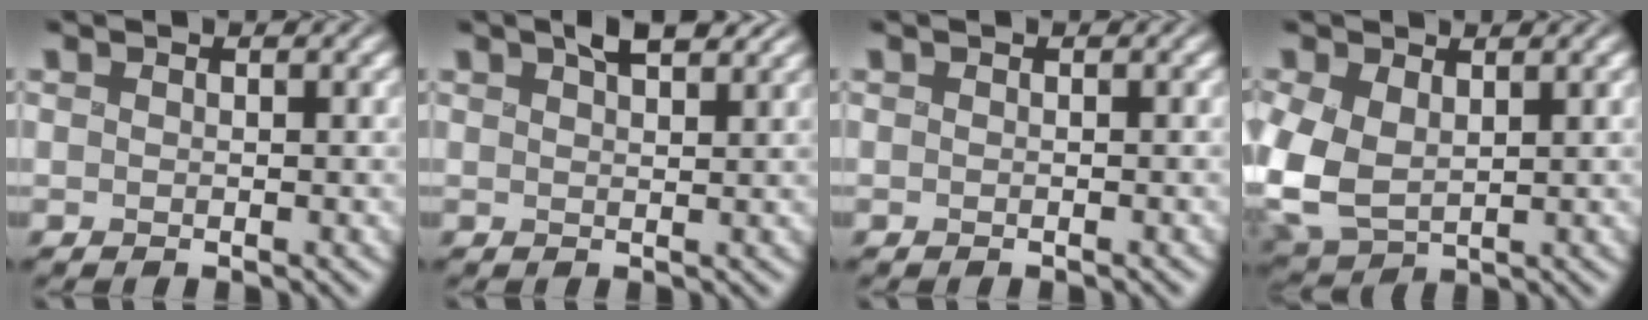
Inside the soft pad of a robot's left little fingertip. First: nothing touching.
{"total": 3.0, "force": [1.9, 1.1, 2.0], "torque": [-0.023, 0.006, 0.029]}
{"total": 0.0}
{"total": 6.5, "force": [0.1, 4.4, 4.8], "torque": [-0.136, -0.012, 0.007]}